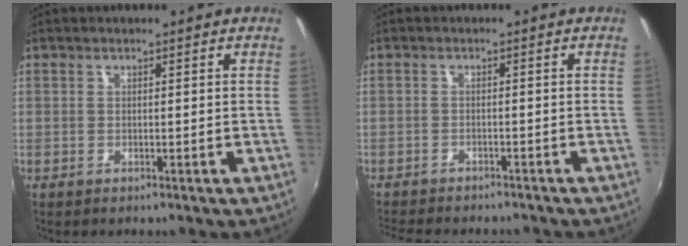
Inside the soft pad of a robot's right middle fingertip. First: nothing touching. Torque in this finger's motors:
{"motor_torque": [1.01, -1.13, 0.12, 0.05]}